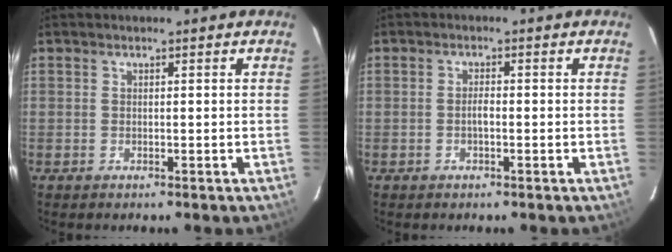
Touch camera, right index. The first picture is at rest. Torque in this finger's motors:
{"motor_torque": [0.75, 0.03, 0.37, 0.06]}